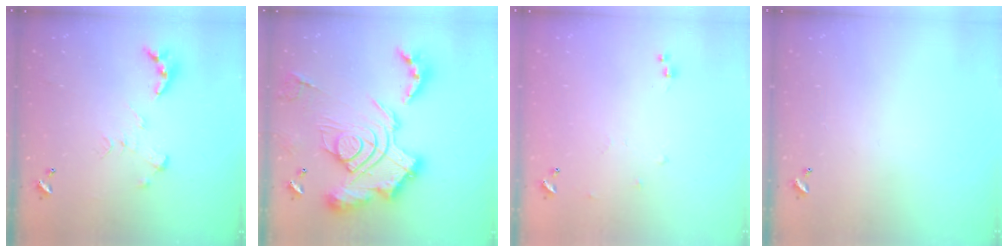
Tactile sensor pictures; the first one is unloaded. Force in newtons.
{"total": 4.2, "press": 3.4, "slide": 2.5}
{"total": 6.3, "press": 6.3, "slide": 0.7}
{"total": 0.0}